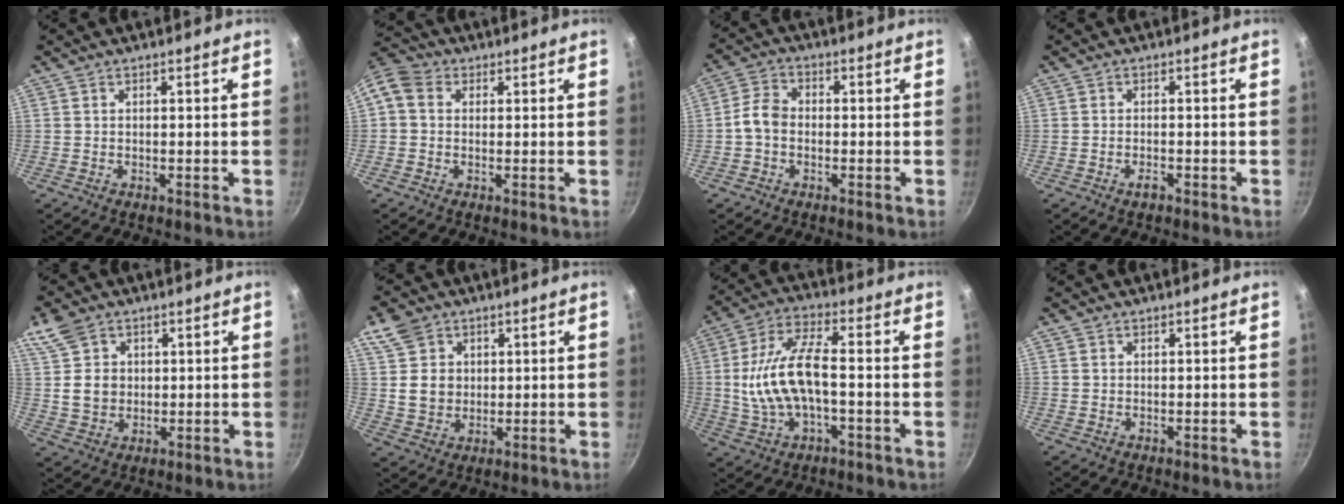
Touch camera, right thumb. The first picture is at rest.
{"total": 6.5, "force": [0.9, 5.4, 3.5], "torque": [-0.070, 0.019, 0.000]}
{"total": 4.8, "force": [-1.0, 3.6, 3.0], "torque": [-0.051, 0.022, -0.033]}
{"total": 1.4, "force": [-0.9, 0.5, 1.0], "torque": [-0.021, 0.007, -0.019]}
{"total": 8.7, "force": [3.2, 6.8, 4.3], "torque": [-0.059, -0.017, 0.062]}
{"total": 8.8, "force": [3.4, 7.3, 3.6], "torque": [-0.032, -0.015, 0.067]}
{"total": 13.3, "force": [-1.3, 6.0, 11.8], "torque": [-0.233, 0.028, -0.030]}
{"total": 0.6, "force": [0.3, 0.5, 0.1], "torque": [0.001, 0.000, 0.002]}